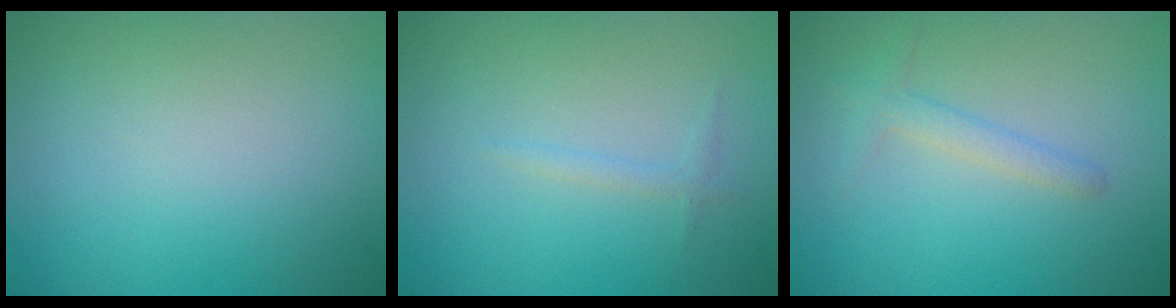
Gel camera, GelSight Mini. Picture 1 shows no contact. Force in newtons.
{"total": 0.8, "press": 0.8, "slide": 0.1}
{"total": 1.7, "press": 1.7, "slide": 0.1}